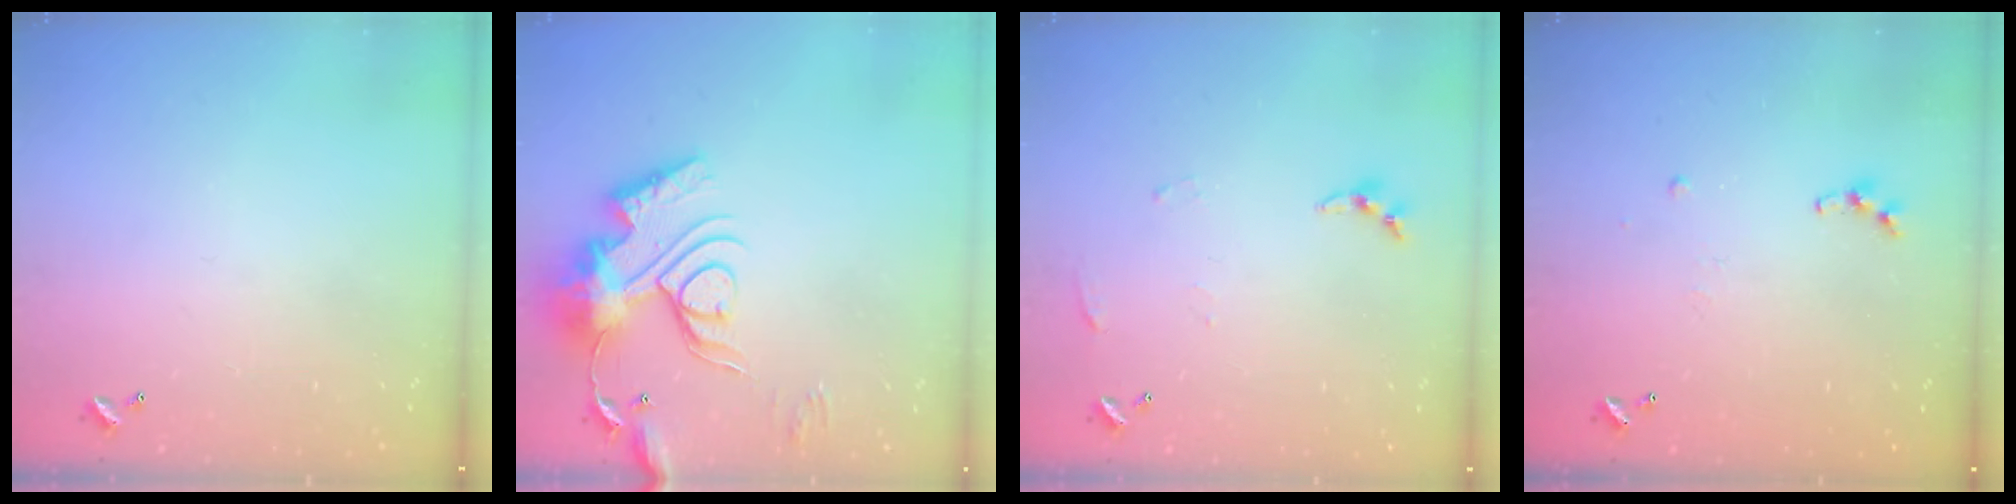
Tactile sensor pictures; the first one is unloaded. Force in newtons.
{"total": 18.4, "press": 18.3, "slide": 1.8}
{"total": 4.6, "press": 4.6, "slide": 0.4}
{"total": 7.2, "press": 7.1, "slide": 0.7}